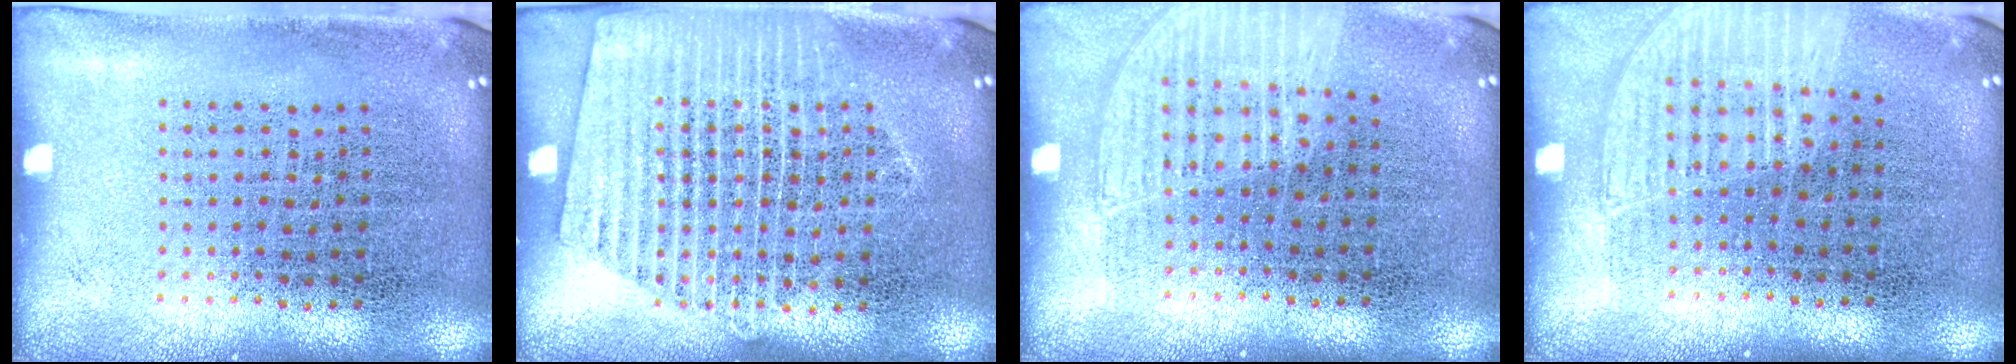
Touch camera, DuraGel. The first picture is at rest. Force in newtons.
{"total": 1.6, "press": 1.6, "slide": 0.3}
{"total": 1.1, "press": 1.1, "slide": 0.3}
{"total": 1.1, "press": 1.1, "slide": 0.3}